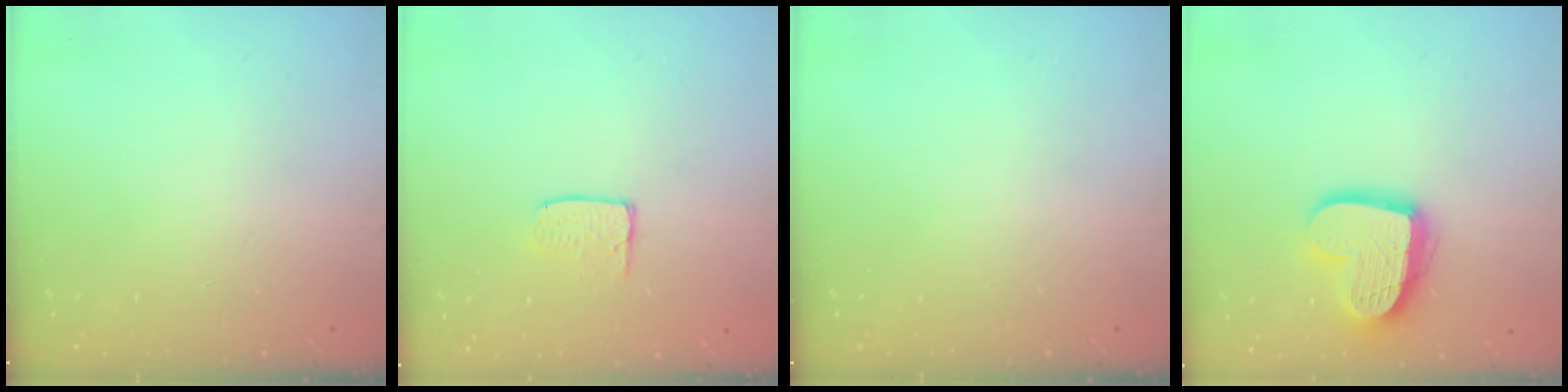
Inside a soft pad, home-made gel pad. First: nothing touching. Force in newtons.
{"total": 4.7, "press": 4.7, "slide": 0.4}
{"total": 0.0}
{"total": 15.9, "press": 15.9, "slide": 1.2}